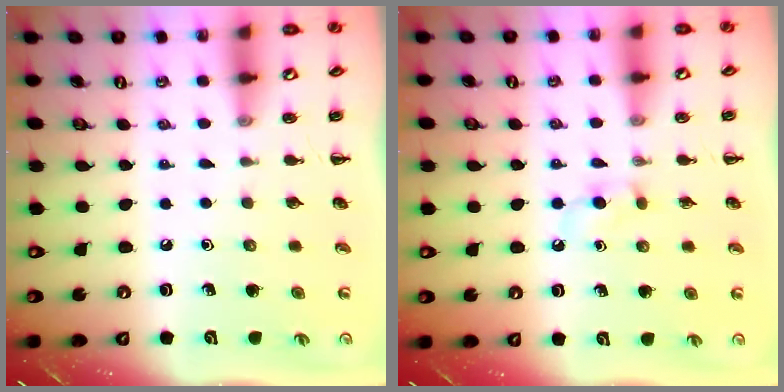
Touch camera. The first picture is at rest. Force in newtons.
{"total": 2.7, "press": 2.5, "slide": 1.2}